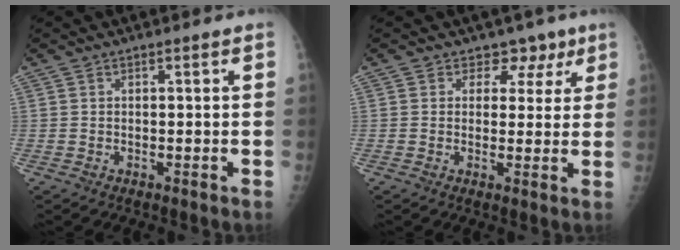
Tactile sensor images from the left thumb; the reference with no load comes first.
{"total": 5.7, "force": [3.6, 4.4, 0.5], "torque": [0.029, -0.015, 0.032]}